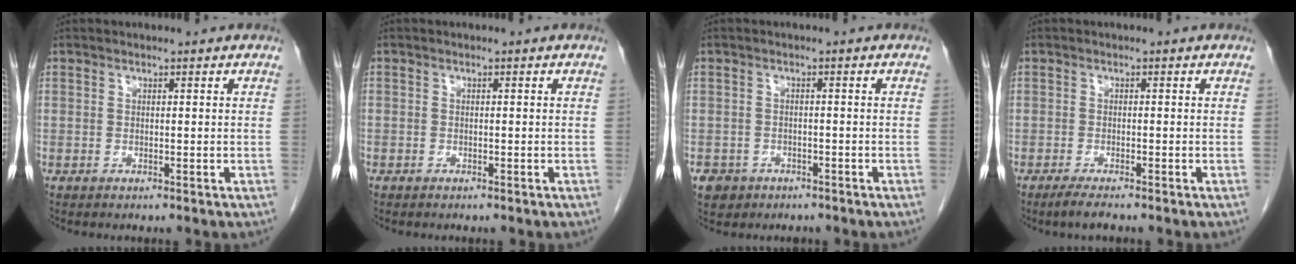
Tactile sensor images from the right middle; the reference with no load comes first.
{"total": 0.7, "force": [-0.5, 0.5, 0.0], "torque": [-0.009, 0.003, -0.010]}
{"total": 4.2, "force": [-2.7, 3.2, 0.6], "torque": [-0.015, 0.005, -0.038]}
{"total": 2.4, "force": [-1.9, 0.0, 1.4], "torque": [-0.036, -0.009, -0.035]}